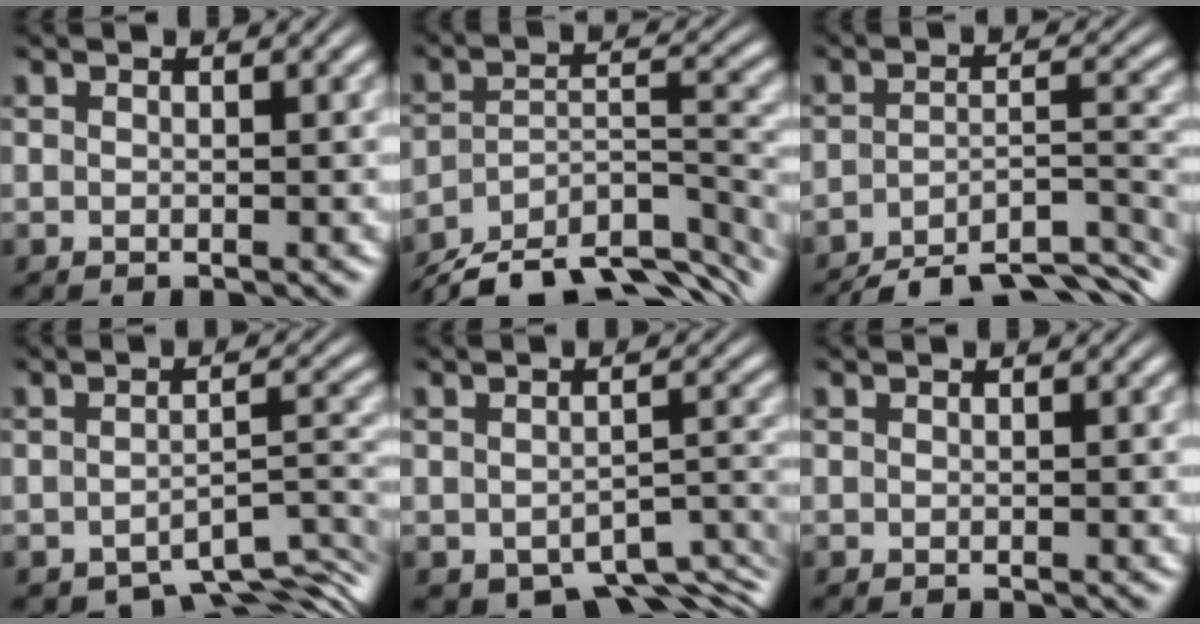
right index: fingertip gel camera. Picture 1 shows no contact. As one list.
[{"total": 11.8, "force": [-9.1, 4.7, 5.9], "torque": [-0.078, -0.032, -0.132]}, {"total": 11.1, "force": [-9.6, 3.4, 4.3], "torque": [-0.036, -0.021, -0.144]}, {"total": 8.4, "force": [-6.6, 3.1, 4.0], "torque": [-0.032, -0.021, -0.093]}, {"total": 7.9, "force": [-6.4, 3.3, 3.2], "torque": [-0.022, -0.017, -0.090]}, {"total": 0.0}]